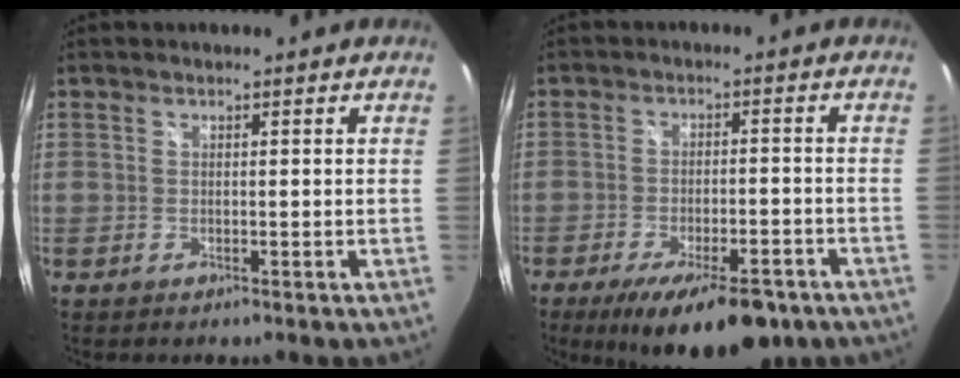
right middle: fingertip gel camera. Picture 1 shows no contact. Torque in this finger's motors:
{"motor_torque": [1.06, -1.07, 0.36, 0.19]}